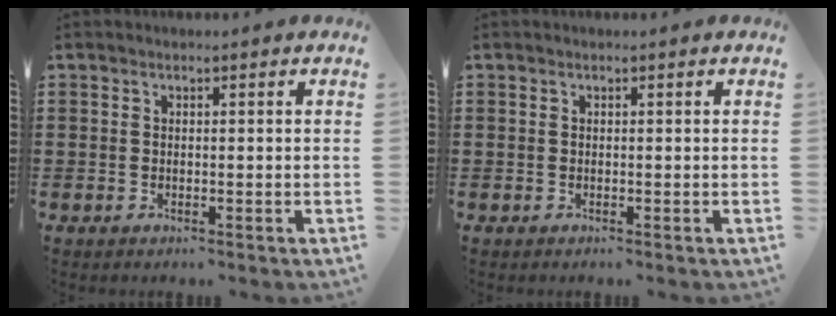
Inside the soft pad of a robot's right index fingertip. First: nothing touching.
{"total": 0.0}